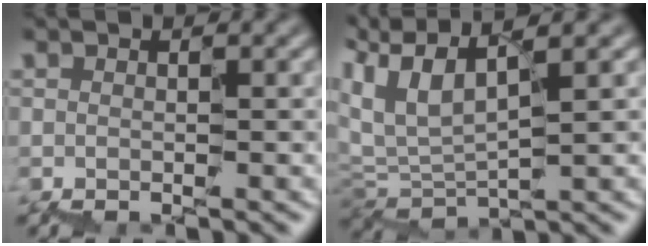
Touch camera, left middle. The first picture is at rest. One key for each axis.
{"total": 5.2, "fx": 3.8, "fy": 1.9, "fz": 3.1, "tx": -0.092, "ty": 0.024, "tz": 0.071}